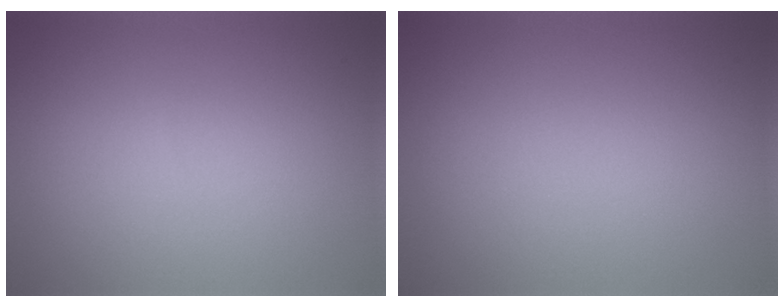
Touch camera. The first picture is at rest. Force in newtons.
{"total": 0.0}